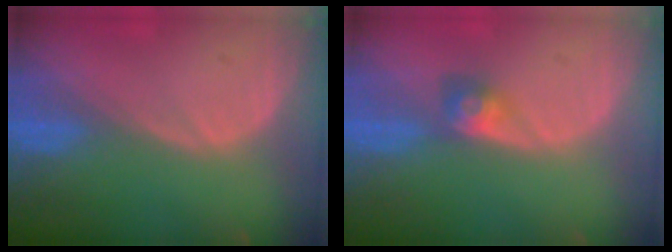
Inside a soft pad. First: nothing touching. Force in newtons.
{"total": 3.0, "press": 2.6, "slide": 1.5}